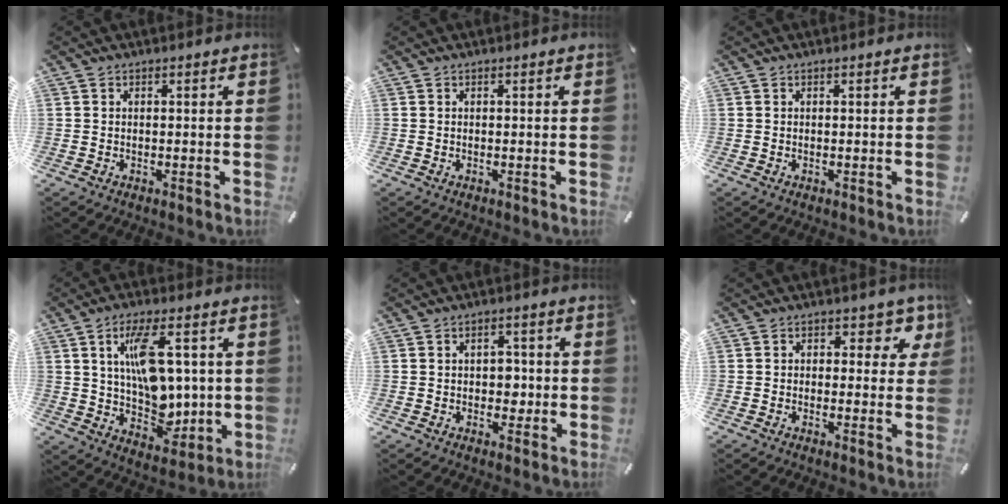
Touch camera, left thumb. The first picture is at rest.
{"total": 0.0}
{"total": 0.0}
{"total": 13.3, "force": [3.4, 7.9, 10.2], "torque": [-0.157, -0.003, 0.062]}
{"total": 4.5, "force": [-0.2, 3.4, 3.0], "torque": [-0.034, -0.001, -0.010]}
{"total": 6.0, "force": [1.8, 4.2, 3.9], "torque": [-0.035, -0.006, 0.023]}